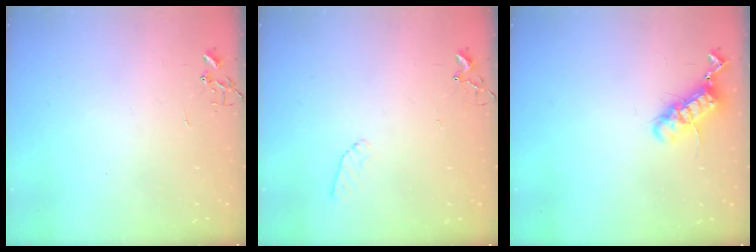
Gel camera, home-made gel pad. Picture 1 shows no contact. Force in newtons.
{"total": 6.6, "press": 6.5, "slide": 0.7}
{"total": 12.5, "press": 12.5, "slide": 0.9}